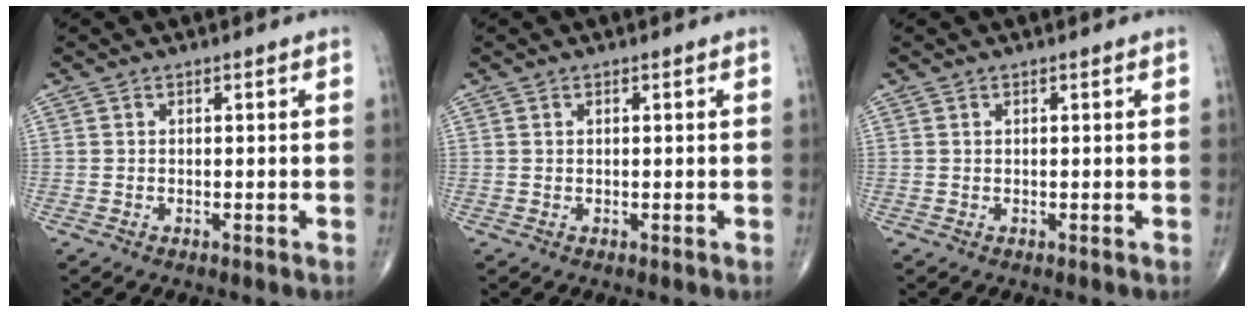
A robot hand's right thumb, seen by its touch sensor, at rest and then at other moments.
{"total": 0.0}
{"total": 0.0}